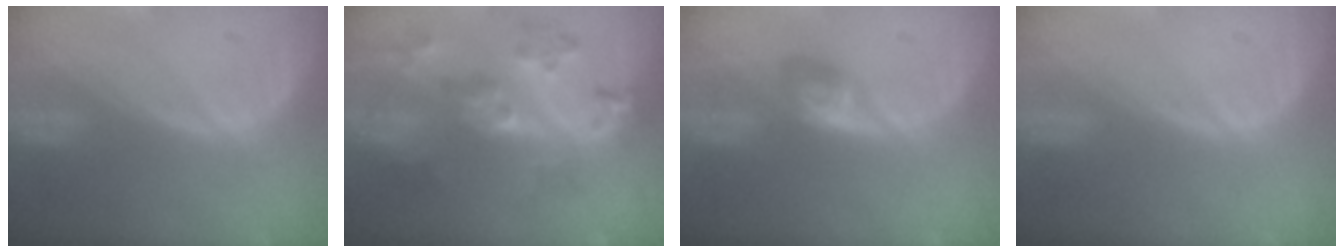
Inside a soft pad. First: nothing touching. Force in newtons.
{"total": 8.6, "press": 7.7, "slide": 3.8}
{"total": 2.9, "press": 2.7, "slide": 1.2}
{"total": 0.0}